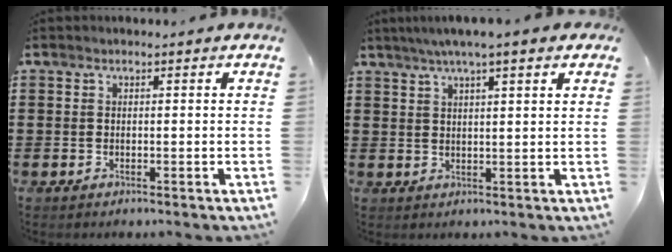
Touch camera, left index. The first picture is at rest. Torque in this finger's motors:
{"motor_torque": [2.14, 0.00, 0.57, 0.21]}